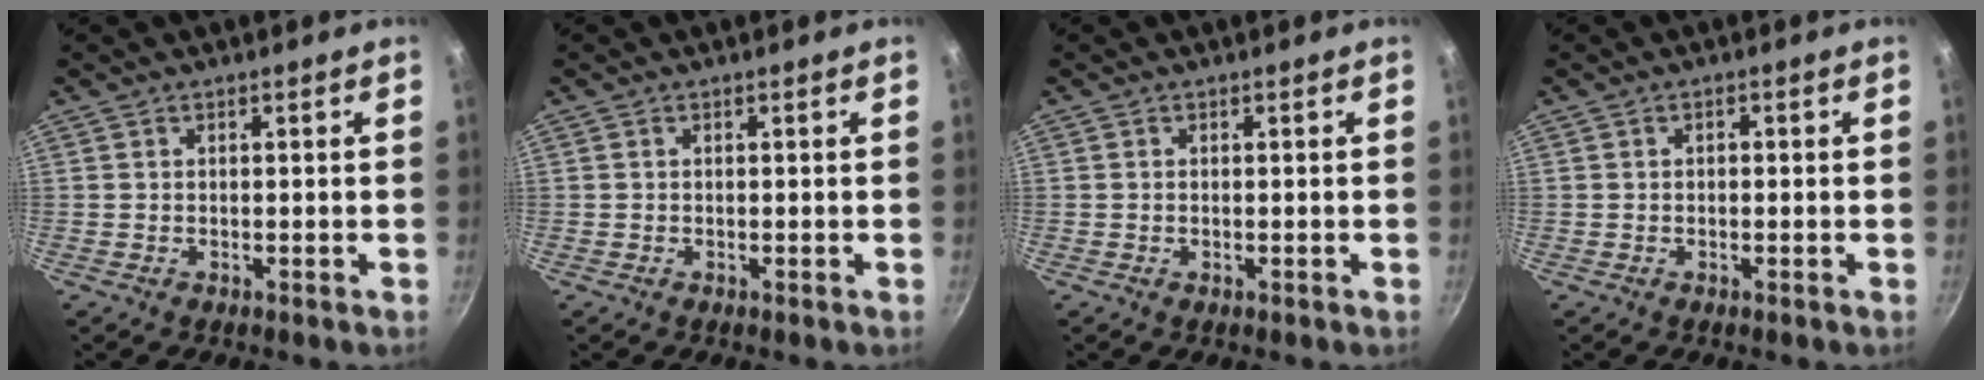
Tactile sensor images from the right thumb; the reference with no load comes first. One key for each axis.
{"total": 0.0}
{"total": 0.0}
{"total": 0.9, "fx": 0.0, "fy": 0.6, "fz": 0.7, "tx": -0.006, "ty": 0.004, "tz": 0.000}